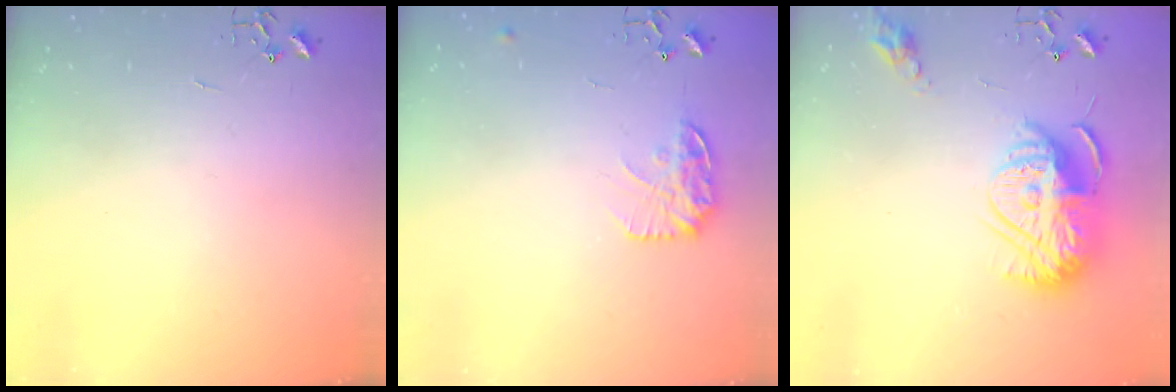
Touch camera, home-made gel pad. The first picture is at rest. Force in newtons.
{"total": 12.3, "press": 12.3, "slide": 0.5}
{"total": 15.8, "press": 15.8, "slide": 1.4}